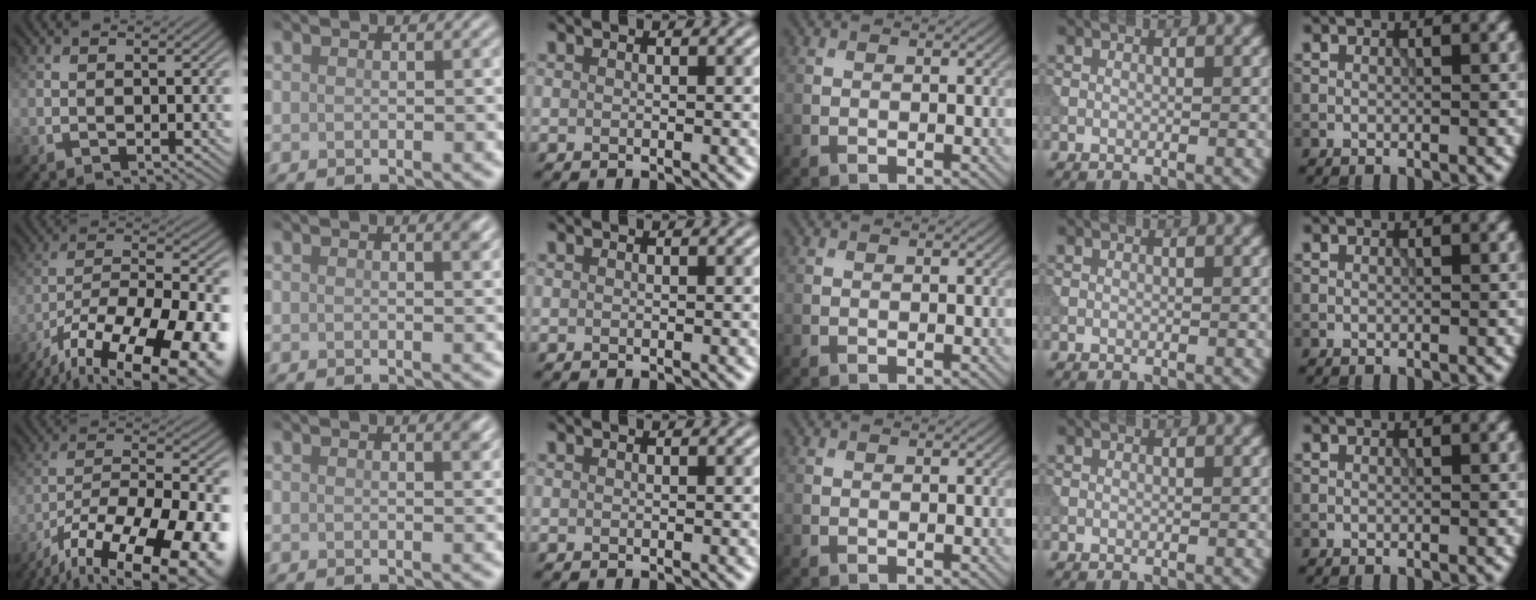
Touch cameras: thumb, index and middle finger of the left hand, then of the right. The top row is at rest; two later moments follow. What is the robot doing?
{"motion": "extract", "object": "tissue"}